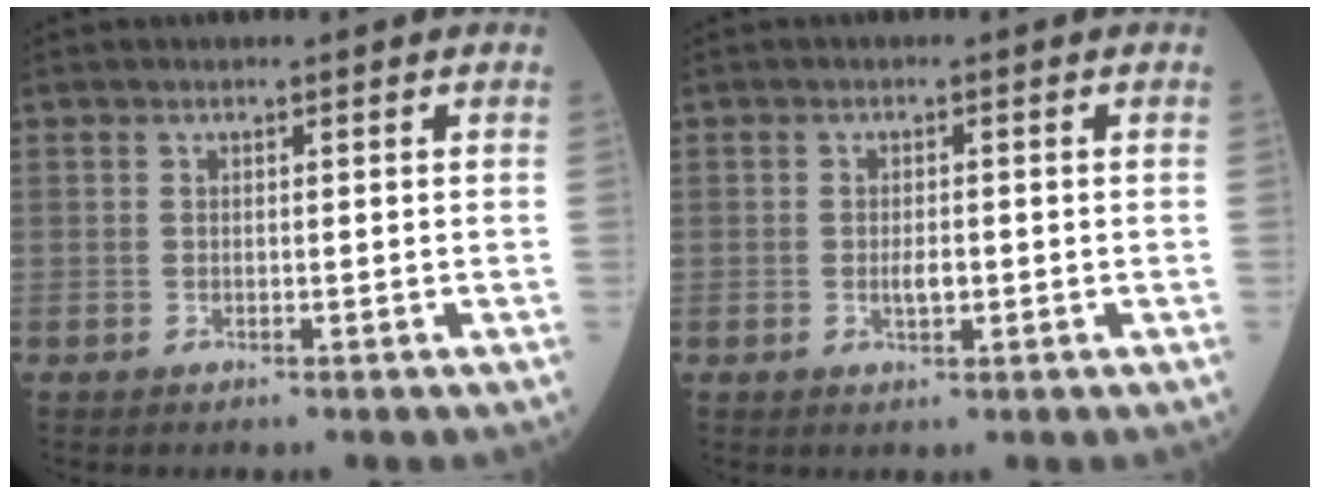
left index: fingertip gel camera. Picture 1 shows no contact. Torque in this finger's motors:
{"motor_torque": [0.30, 0.07, 0.04, 0.04]}